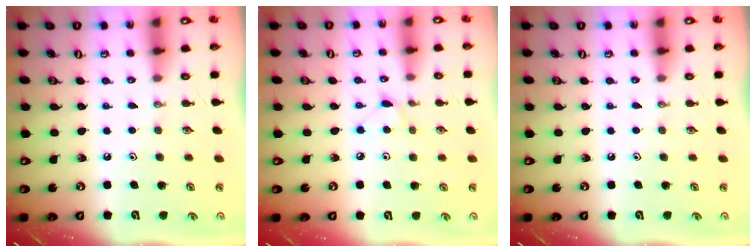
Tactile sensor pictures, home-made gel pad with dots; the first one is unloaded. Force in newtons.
{"total": 4.7, "press": 4.7, "slide": 0.6}
{"total": 0.0}